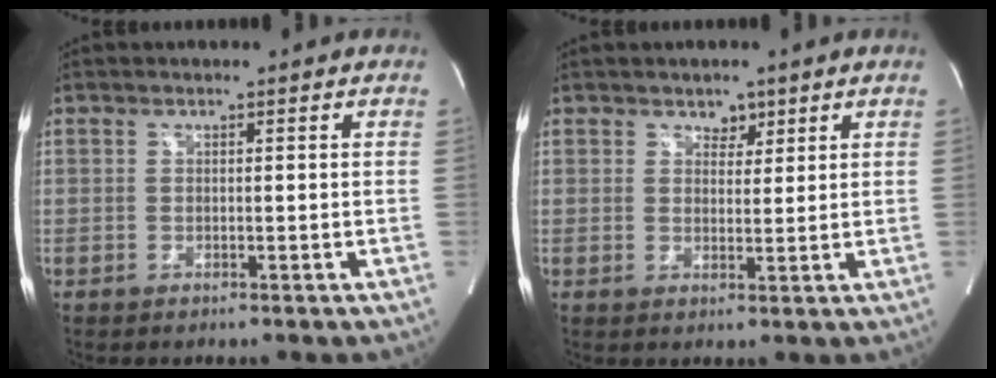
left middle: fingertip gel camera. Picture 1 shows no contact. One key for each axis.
{"total": 2.4, "fx": 1.7, "fy": 1.4, "fz": 0.9, "tx": -0.012, "ty": -0.002, "tz": 0.028}